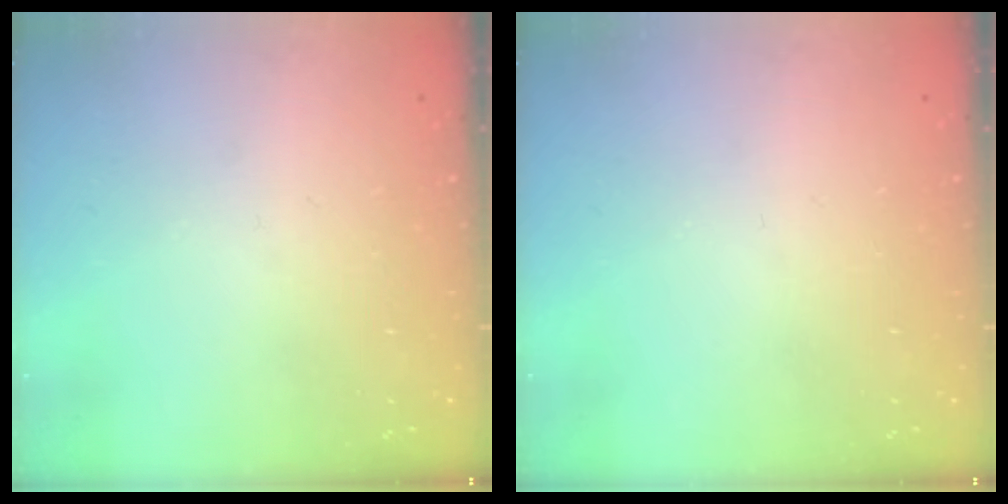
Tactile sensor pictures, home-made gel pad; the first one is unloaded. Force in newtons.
{"total": 0.0}